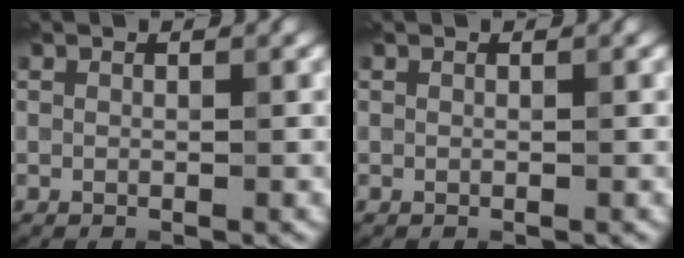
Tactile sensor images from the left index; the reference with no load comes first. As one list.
[{"total": 0.0}]